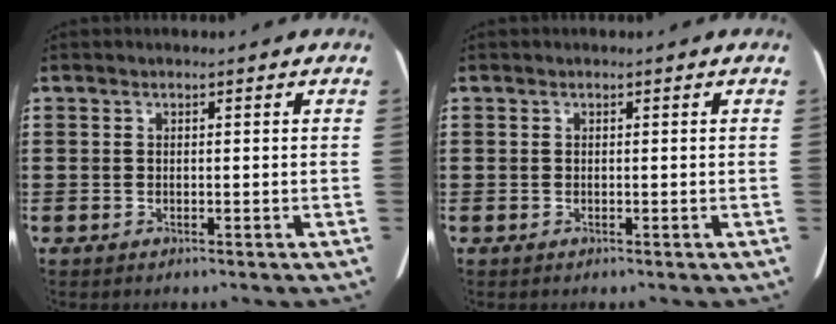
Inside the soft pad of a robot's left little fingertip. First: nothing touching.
{"total": 0.0}